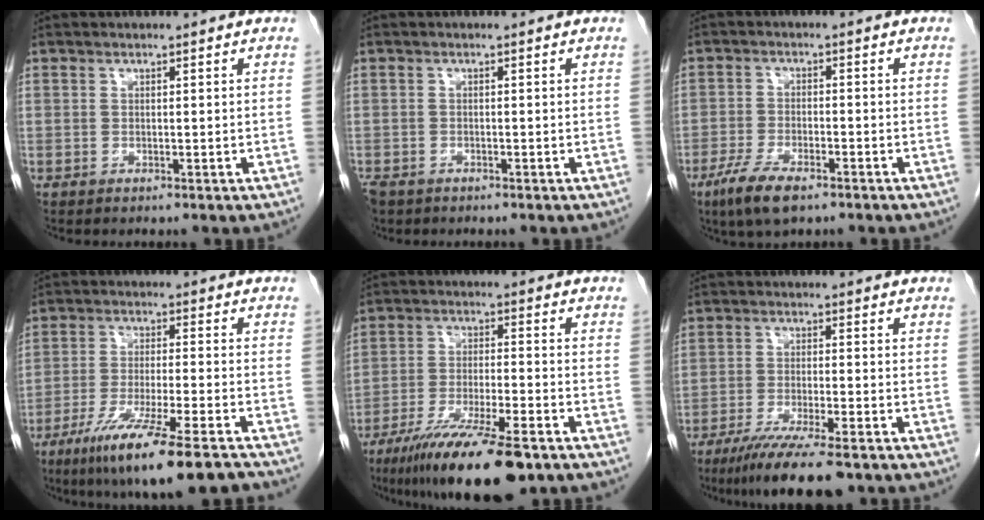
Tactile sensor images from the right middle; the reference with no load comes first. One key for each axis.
{"total": 3.8, "fx": -2.8, "fy": 2.3, "fz": 1.3, "tx": -0.030, "ty": -0.005, "tz": -0.046}
{"total": 6.7, "fx": -4.5, "fy": 1.8, "fz": 4.7, "tx": -0.099, "ty": -0.014, "tz": -0.079}
{"total": 15.2, "fx": -11.0, "fy": 0.5, "fz": 10.6, "tx": -0.175, "ty": -0.043, "tz": -0.182}
{"total": 15.9, "fx": -11.2, "fy": 2.3, "fz": 11.1, "tx": -0.186, "ty": -0.040, "tz": -0.188}
{"total": 11.3, "fx": -8.5, "fy": 1.0, "fz": 7.4, "tx": -0.116, "ty": -0.026, "tz": -0.133}